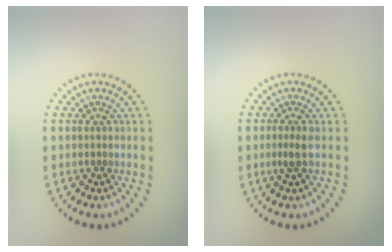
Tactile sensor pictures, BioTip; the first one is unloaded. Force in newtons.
{"total": 1.3, "press": 1.0, "slide": 0.8}